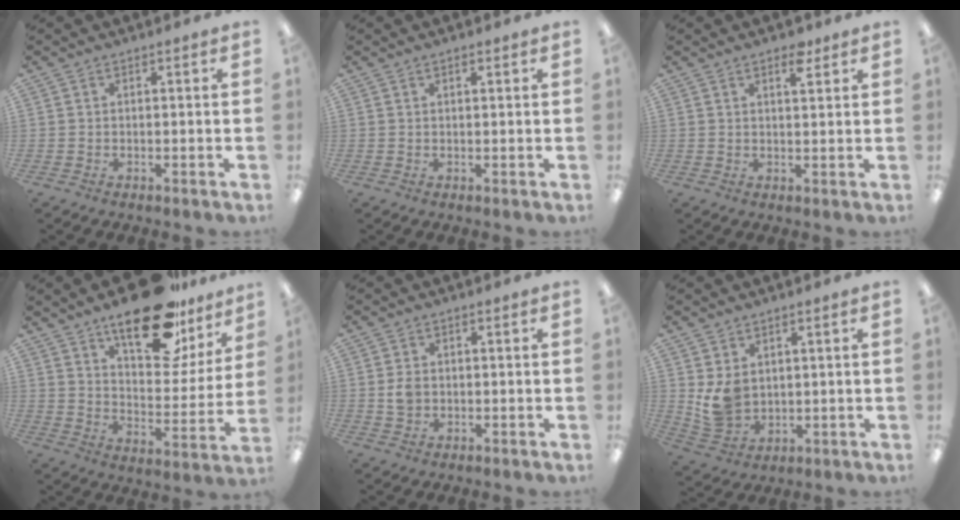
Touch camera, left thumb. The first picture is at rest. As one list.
[{"total": 0.9, "force": [0.7, 0.3, 0.5], "torque": [-0.012, 0.001, 0.012]}, {"total": 3.3, "force": [2.6, 1.3, 1.7], "torque": [-0.013, -0.012, 0.041]}, {"total": 22.5, "force": [15.6, 9.3, 13.2], "torque": [-0.183, -0.092, 0.259]}, {"total": 3.1, "force": [0.0, 2.4, 2.0], "torque": [-0.029, 0.002, -0.001]}, {"total": 7.0, "force": [2.5, 5.4, 3.6], "torque": [-0.074, -0.009, 0.050]}]